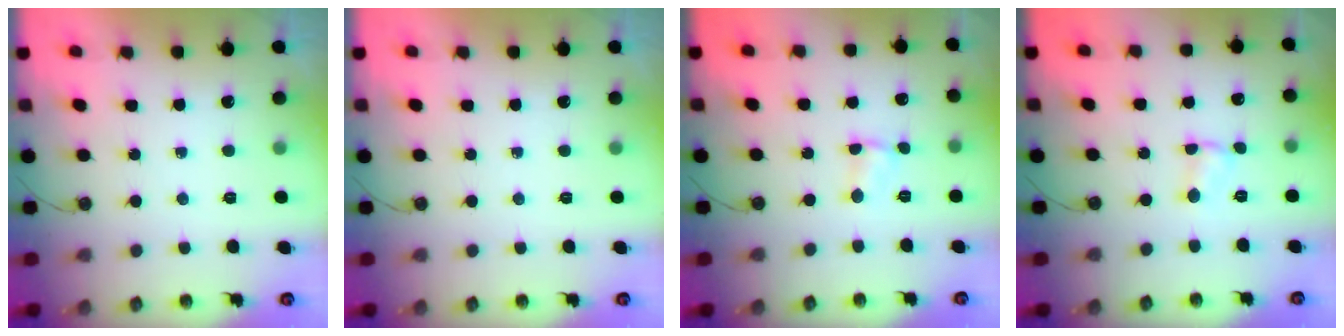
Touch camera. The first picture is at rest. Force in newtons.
{"total": 0.0}
{"total": 2.3, "press": 2.3, "slide": 0.3}
{"total": 2.5, "press": 2.5, "slide": 0.4}